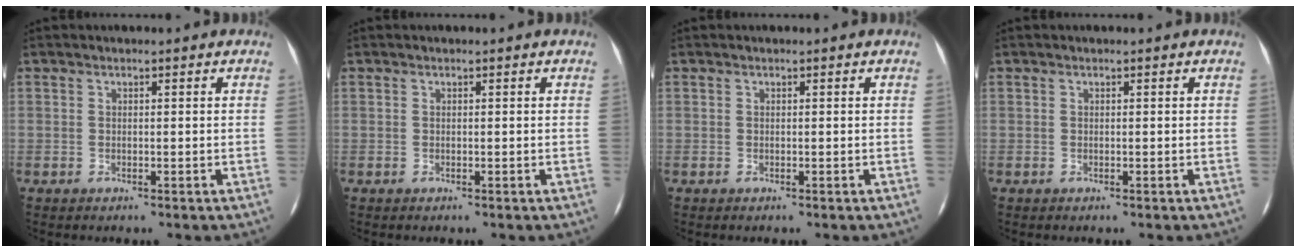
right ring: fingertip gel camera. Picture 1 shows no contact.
{"total": 0.0}
{"total": 0.0}
{"total": 0.0}